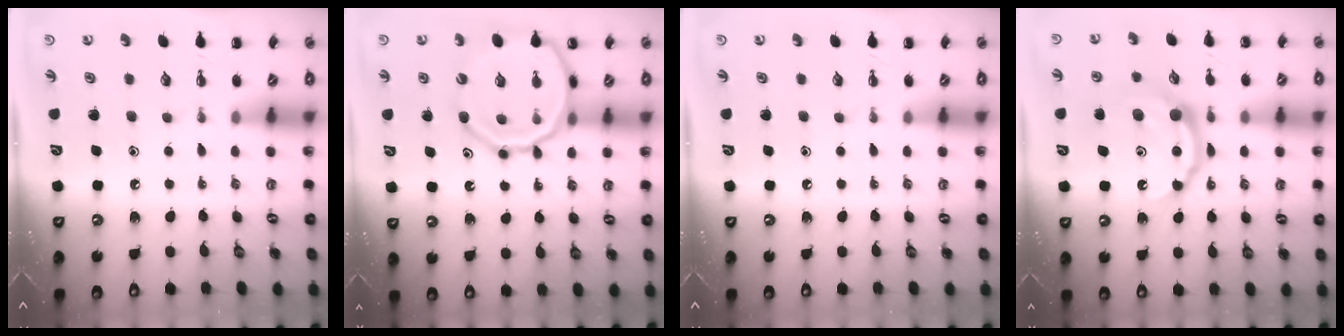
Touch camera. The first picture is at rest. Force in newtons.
{"total": 18.7, "press": 18.6, "slide": 2.3}
{"total": 0.0}
{"total": 10.5, "press": 10.5, "slide": 0.6}